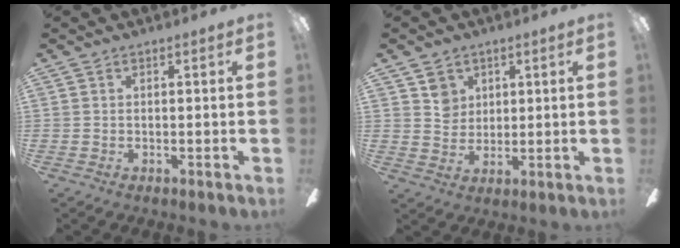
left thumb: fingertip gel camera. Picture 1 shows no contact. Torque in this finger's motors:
{"motor_torque": [0.50, 0.41, 0.49, -0.23, 0.00]}